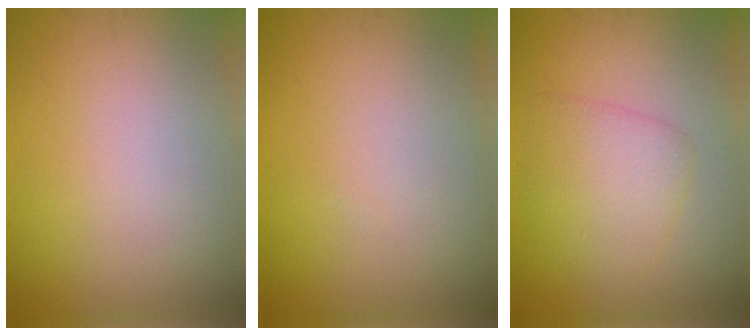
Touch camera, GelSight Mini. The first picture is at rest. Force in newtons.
{"total": 0.0}
{"total": 3.8, "press": 3.8, "slide": 0.1}